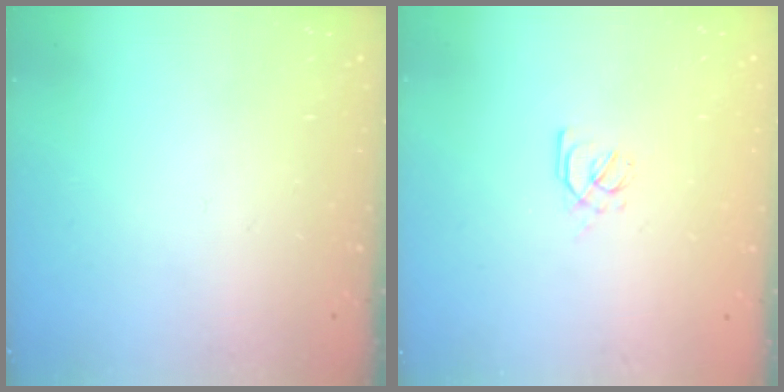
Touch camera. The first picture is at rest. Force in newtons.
{"total": 2.1, "press": 2.0, "slide": 0.7}